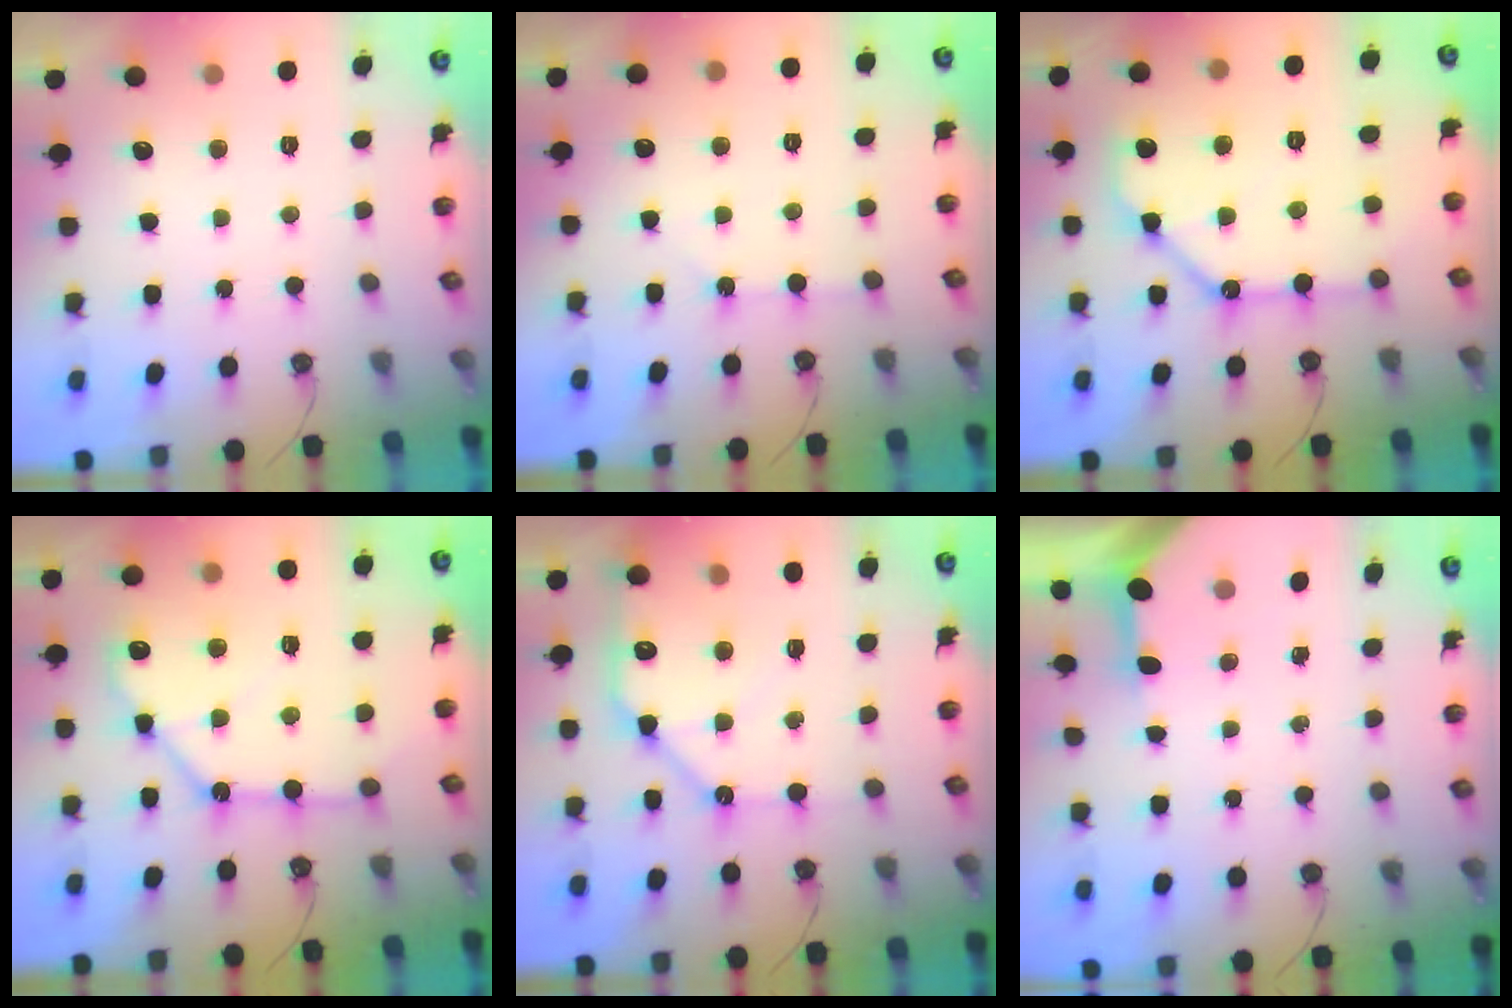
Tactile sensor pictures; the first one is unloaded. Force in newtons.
{"total": 2.7, "press": 2.7, "slide": 0.3}
{"total": 14.0, "press": 13.9, "slide": 1.0}
{"total": 13.6, "press": 13.5, "slide": 1.7}
{"total": 14.2, "press": 14.1, "slide": 1.9}
{"total": 3.4, "press": 3.3, "slide": 0.4}